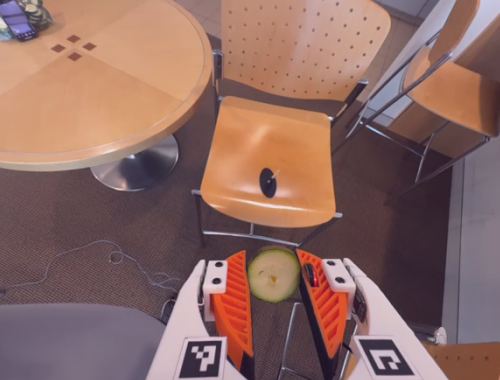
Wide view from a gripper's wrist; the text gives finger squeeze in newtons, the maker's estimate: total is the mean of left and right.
{"total": 10.3, "left": 10.4, "right": 10.2}